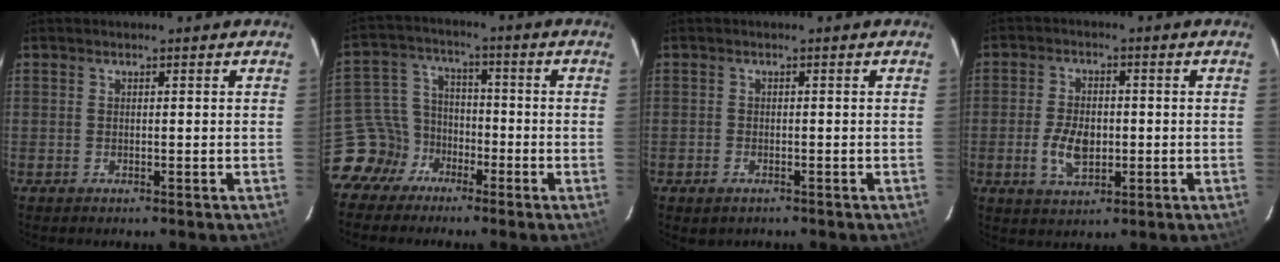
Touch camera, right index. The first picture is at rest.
{"total": 8.3, "force": [-5.5, 6.2, 0.5], "torque": [-0.025, 0.032, -0.107]}
{"total": 1.9, "force": [-1.1, 1.3, 0.6], "torque": [-0.013, -0.003, -0.018]}
{"total": 7.0, "force": [-1.4, 4.2, 5.5], "torque": [-0.108, -0.001, -0.019]}